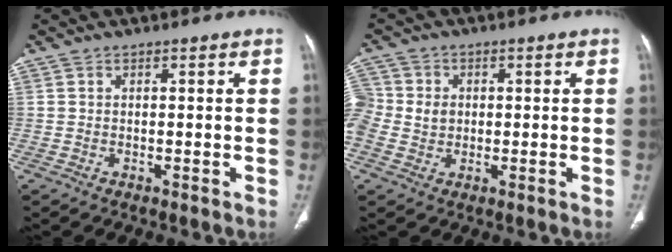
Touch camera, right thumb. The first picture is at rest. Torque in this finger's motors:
{"motor_torque": [0.92, 0.92, 0.03, 0.02, 0.13]}